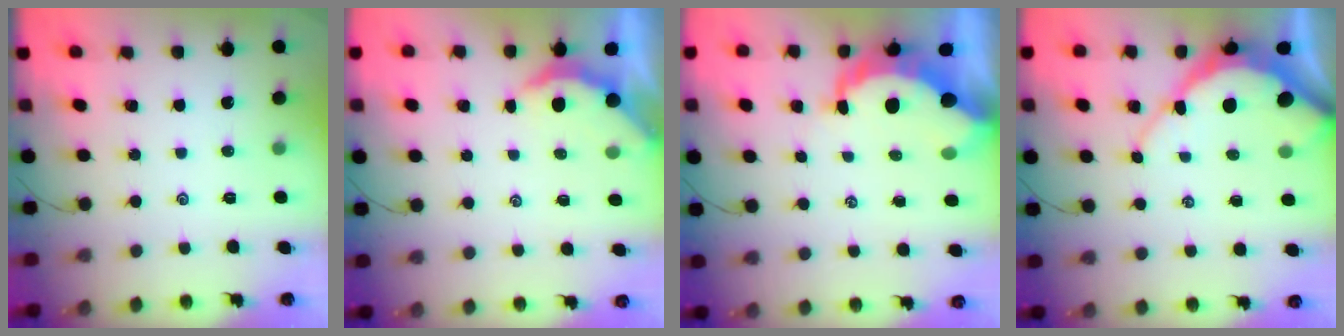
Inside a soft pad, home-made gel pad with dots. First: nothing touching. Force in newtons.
{"total": 2.3, "press": 2.3, "slide": 0.2}
{"total": 10.1, "press": 10.0, "slide": 1.2}
{"total": 9.2, "press": 9.2, "slide": 0.7}